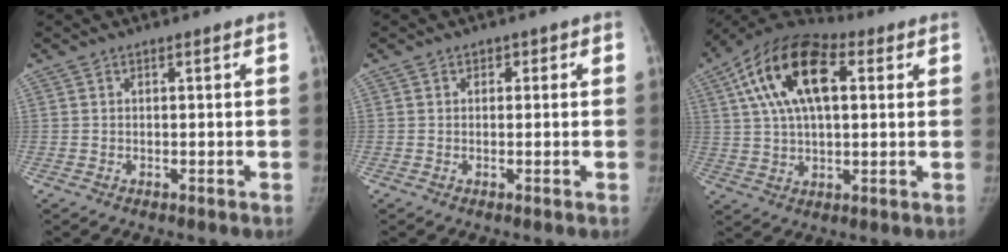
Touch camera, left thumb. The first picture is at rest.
{"total": 1.0, "force": [0.2, 0.9, 0.4], "torque": [0.009, 0.002, -0.002]}
{"total": 18.2, "force": [5.5, 9.6, 14.4], "torque": [-0.250, 0.018, 0.087]}